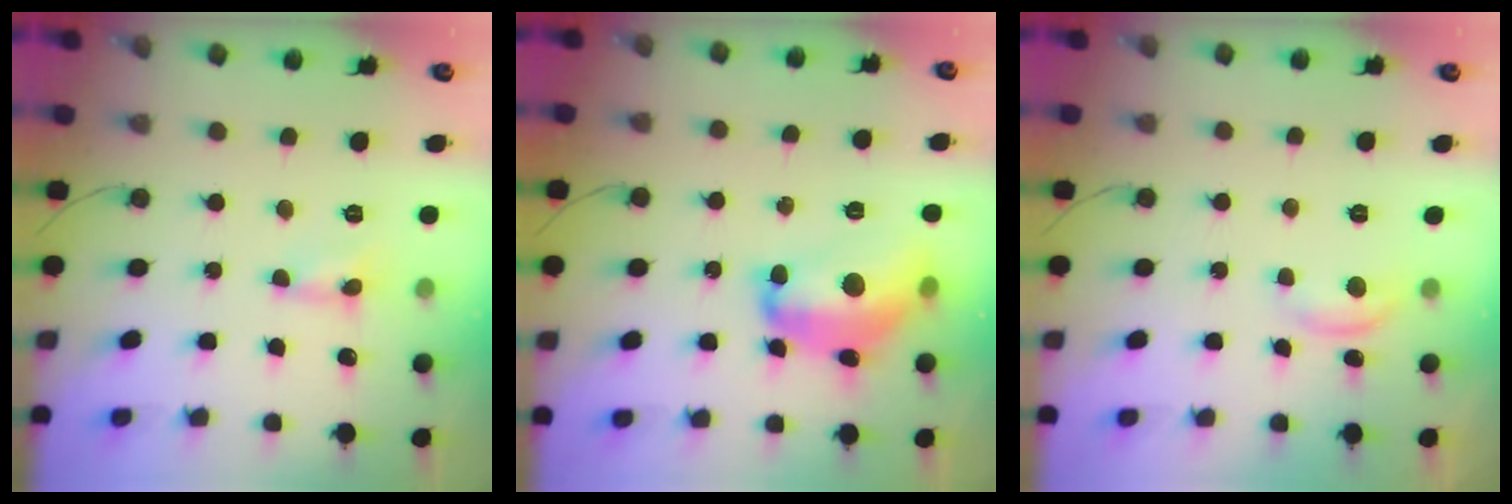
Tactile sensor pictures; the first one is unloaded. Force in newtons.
{"total": 16.1, "press": 16.1, "slide": 1.0}
{"total": 6.2, "press": 6.2, "slide": 0.3}